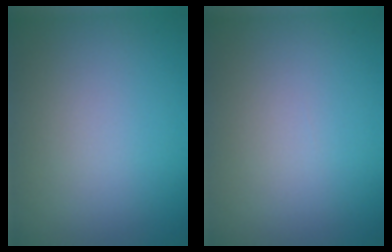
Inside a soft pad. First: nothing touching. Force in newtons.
{"total": 0.0}